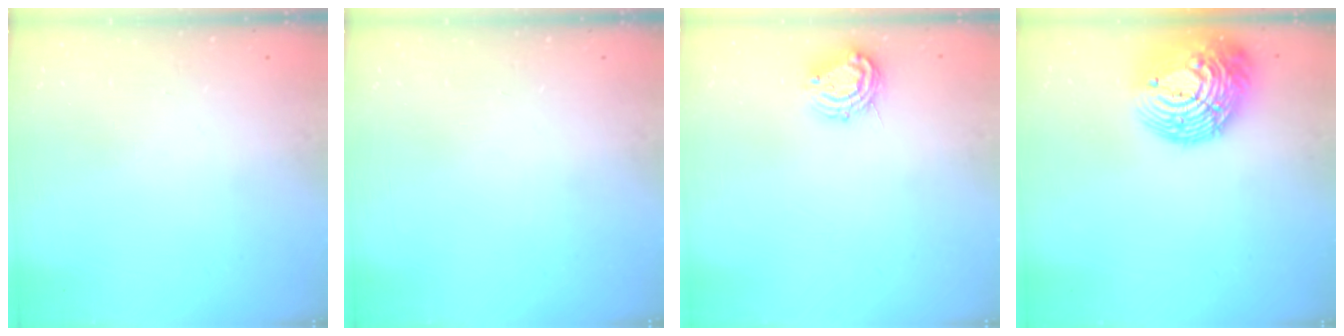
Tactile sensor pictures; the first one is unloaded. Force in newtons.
{"total": 0.0}
{"total": 8.8, "press": 8.8, "slide": 0.5}
{"total": 19.7, "press": 19.7, "slide": 1.1}